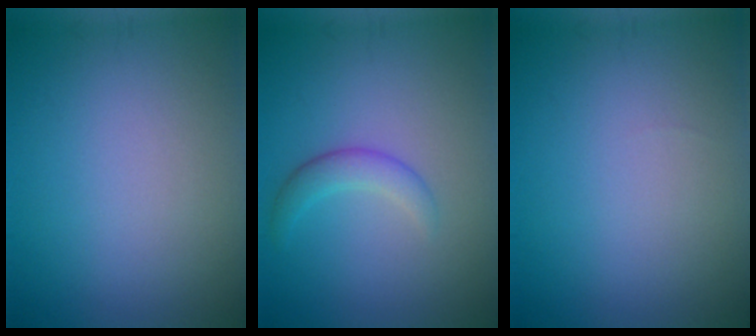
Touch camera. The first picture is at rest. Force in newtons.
{"total": 2.1, "press": 2.1, "slide": 0.1}
{"total": 0.0}